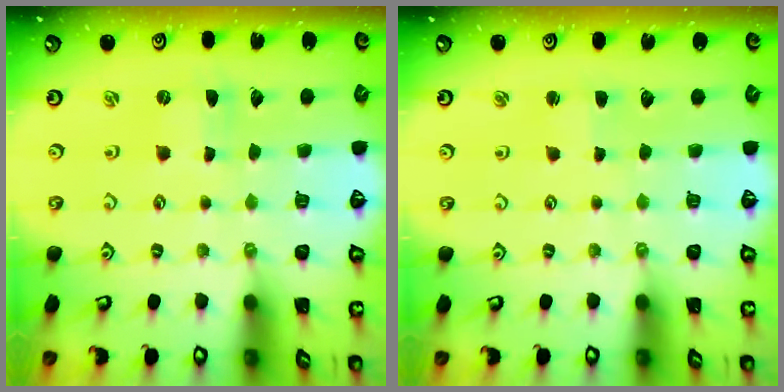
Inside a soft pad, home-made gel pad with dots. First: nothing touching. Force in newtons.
{"total": 1.6, "press": 1.6, "slide": 0.3}